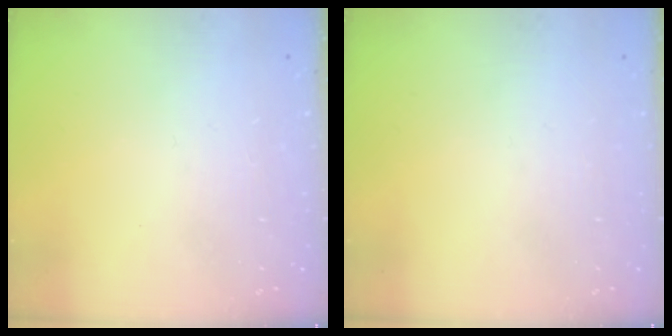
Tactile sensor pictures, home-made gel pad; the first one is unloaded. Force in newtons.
{"total": 0.0}